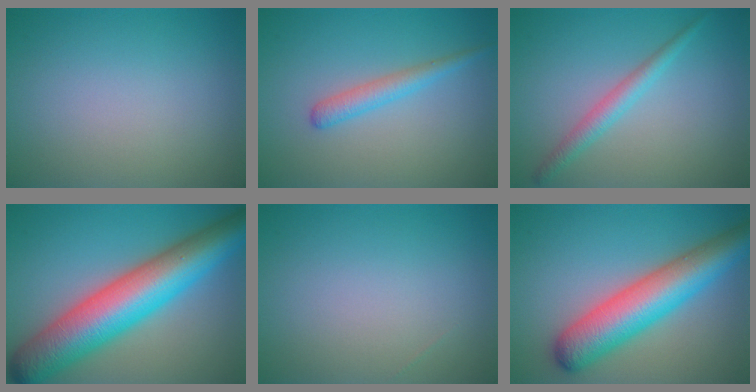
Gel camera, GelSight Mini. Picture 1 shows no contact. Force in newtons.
{"total": 2.1, "press": 2.1, "slide": 0.1}
{"total": 2.2, "press": 2.2, "slide": 0.1}
{"total": 11.8, "press": 11.7, "slide": 0.2}
{"total": 0.0}
{"total": 8.4, "press": 8.4, "slide": 0.3}